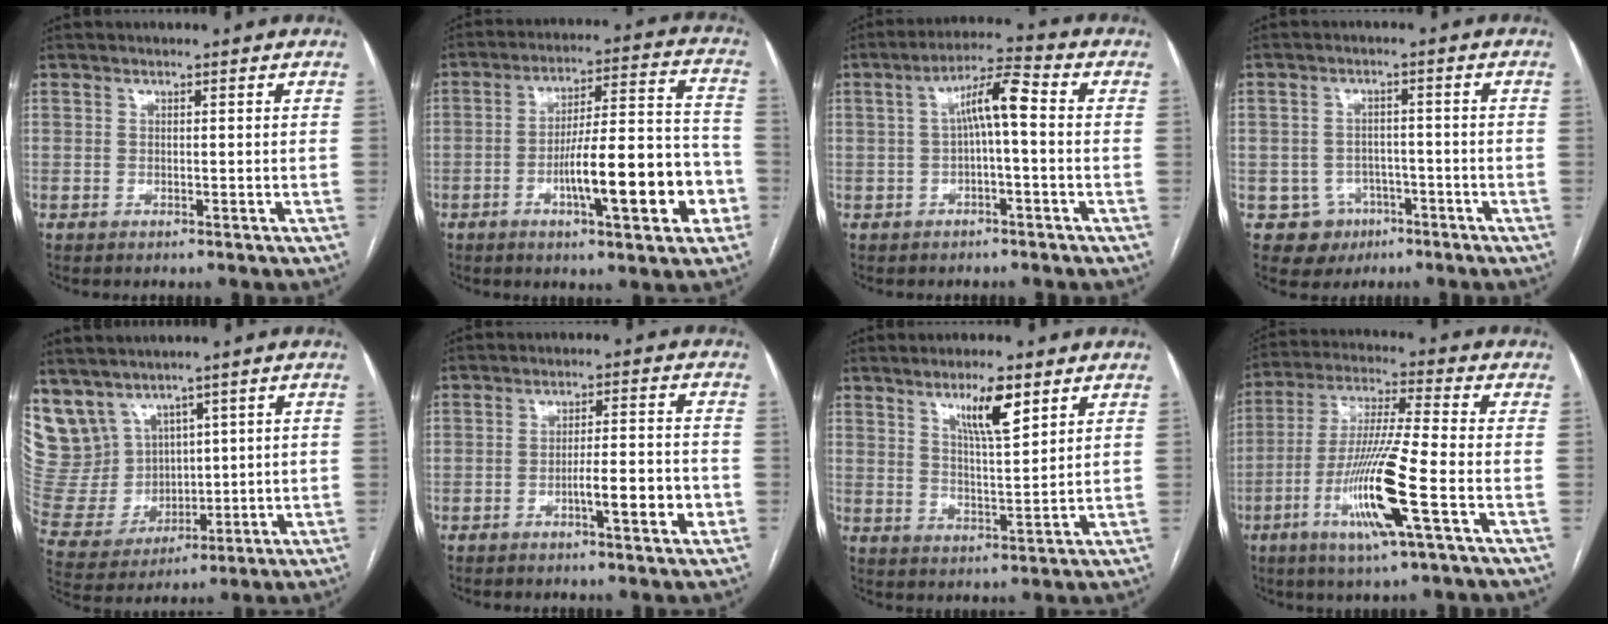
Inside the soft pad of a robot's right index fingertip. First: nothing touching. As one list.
[{"total": 15.7, "force": [-5.2, 3.1, 14.5], "torque": [-0.219, 0.023, -0.073]}, {"total": 6.6, "force": [0.3, 1.0, 6.5], "torque": [-0.112, 0.029, 0.004]}, {"total": 5.5, "force": [-2.4, 4.9, 0.3], "torque": [0.003, 0.015, -0.030]}, {"total": 11.7, "force": [8.0, 8.2, 2.3], "torque": [-0.075, 0.039, 0.191]}, {"total": 6.5, "force": [-2.4, 0.7, 6.1], "torque": [-0.090, 0.008, -0.032]}, {"total": 7.3, "force": [4.3, 1.0, 5.8], "torque": [-0.102, -0.005, 0.076]}, {"total": 13.9, "force": [-5.0, -0.2, 13.0], "torque": [-0.262, -0.014, -0.096]}]